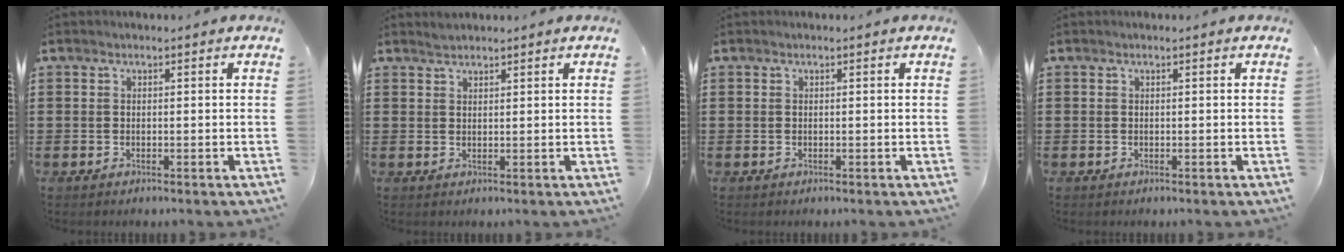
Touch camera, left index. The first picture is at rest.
{"total": 1.4, "force": [1.3, 0.3, 0.3], "torque": [-0.009, 0.000, 0.026]}
{"total": 0.0}
{"total": 0.0}